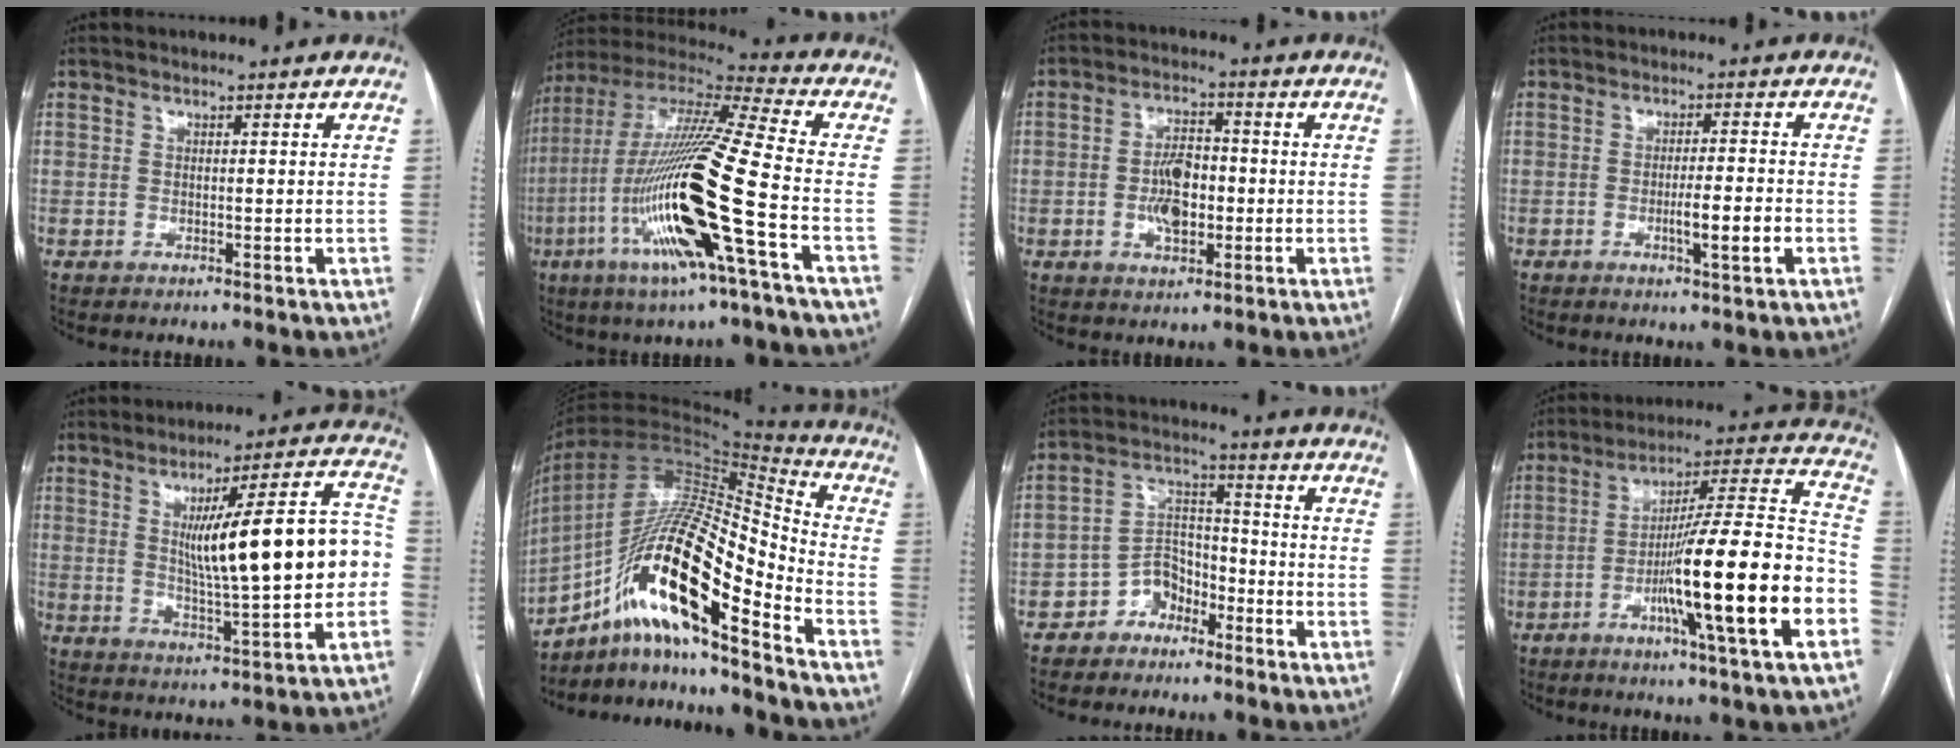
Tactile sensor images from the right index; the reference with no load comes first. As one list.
[{"total": 23.0, "force": [-7.0, 0.6, 21.9], "torque": [-0.449, -0.028, -0.139]}, {"total": 6.8, "force": [-1.2, 3.4, 5.8], "torque": [-0.109, 0.006, -0.021]}, {"total": 5.1, "force": [-1.8, 0.1, 4.8], "torque": [-0.074, -0.008, -0.027]}, {"total": 18.1, "force": [0.7, 2.4, 17.9], "torque": [-0.259, 0.028, 0.017]}, {"total": 20.7, "force": [-10.7, 3.5, 17.4], "torque": [-0.338, 0.009, -0.188]}, {"total": 6.4, "force": [-4.2, 4.1, 2.5], "torque": [-0.045, 0.020, -0.078]}, {"total": 22.2, "force": [-7.5, -0.2, 20.9], "torque": [-0.294, -0.008, -0.126]}]